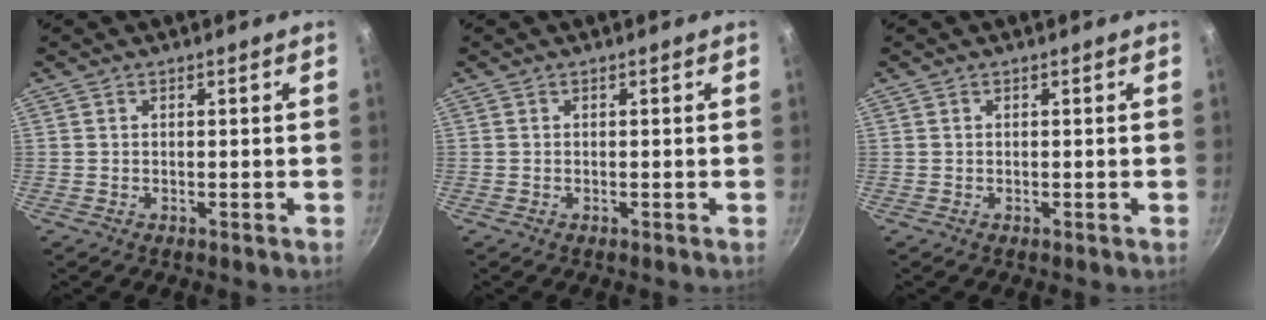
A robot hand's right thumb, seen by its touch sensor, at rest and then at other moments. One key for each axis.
{"total": 0.0}
{"total": 0.0}